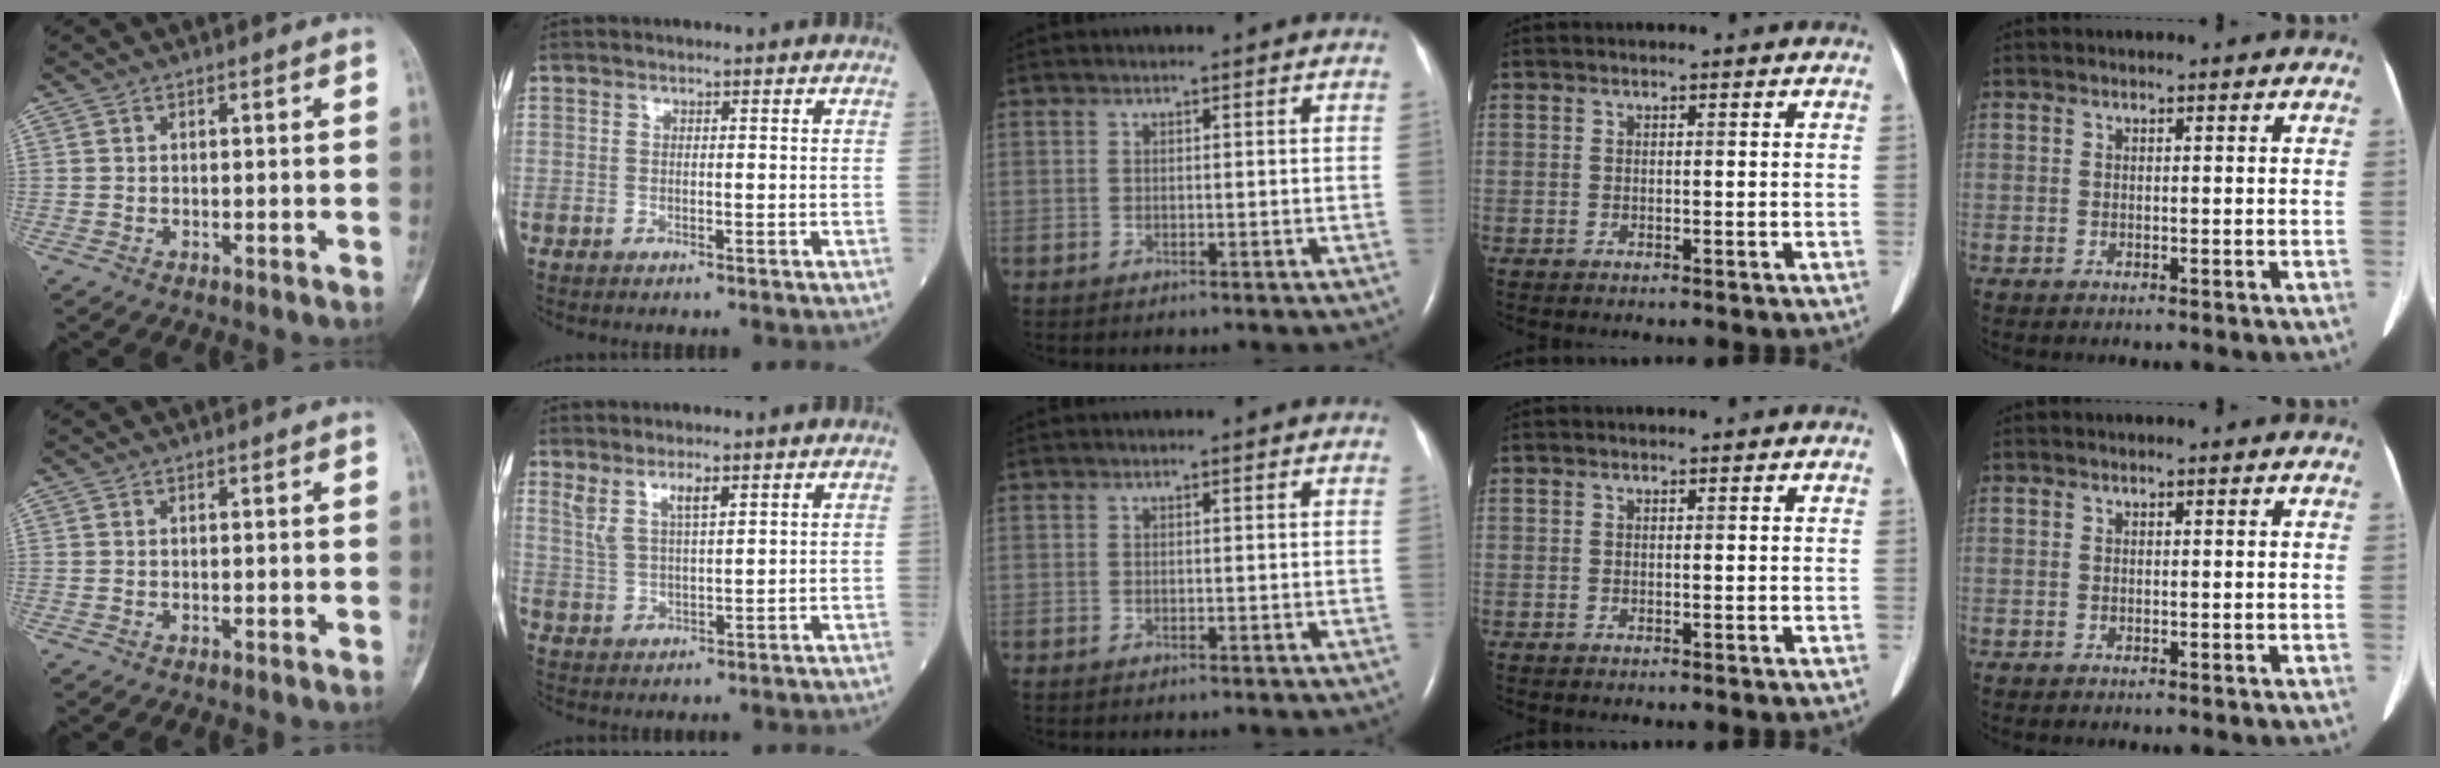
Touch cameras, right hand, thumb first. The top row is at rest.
{"index": {"total": 3.8, "force": [2.5, 0.6, 2.8], "torque": [-0.064, 0.007, 0.057]}}